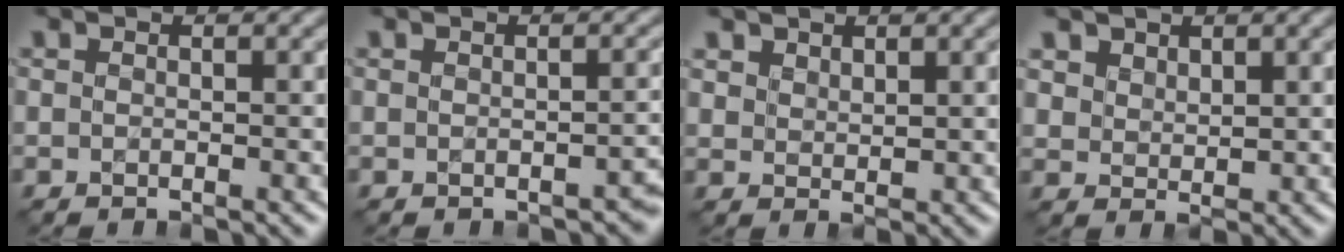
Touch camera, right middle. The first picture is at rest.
{"total": 2.3, "force": [-1.4, 1.3, 1.3], "torque": [-0.004, -0.006, -0.017]}
{"total": 1.5, "force": [1.2, 0.8, 0.0], "torque": [-0.005, -0.006, 0.034]}
{"total": 2.3, "force": [1.6, 1.6, 0.4], "torque": [-0.025, -0.002, 0.050]}